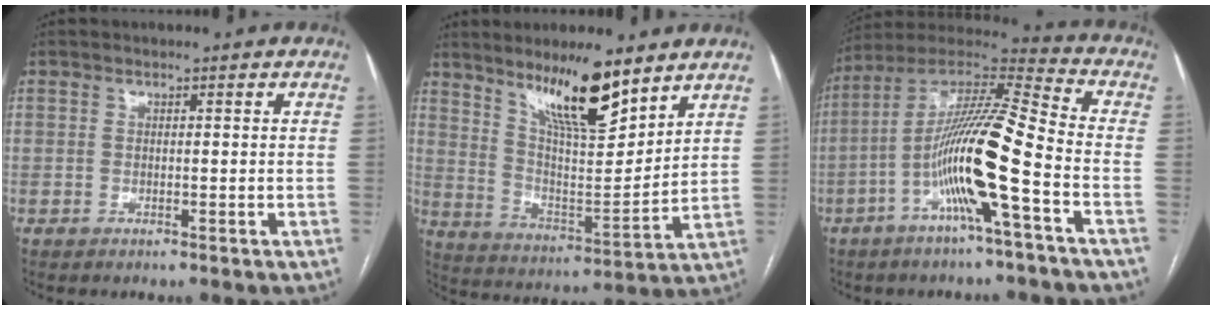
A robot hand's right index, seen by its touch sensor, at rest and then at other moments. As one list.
[{"total": 13.7, "force": [9.8, 2.4, 9.3], "torque": [-0.160, -0.012, 0.179]}, {"total": 16.1, "force": [-5.0, 0.3, 15.3], "torque": [-0.287, 0.010, -0.098]}]